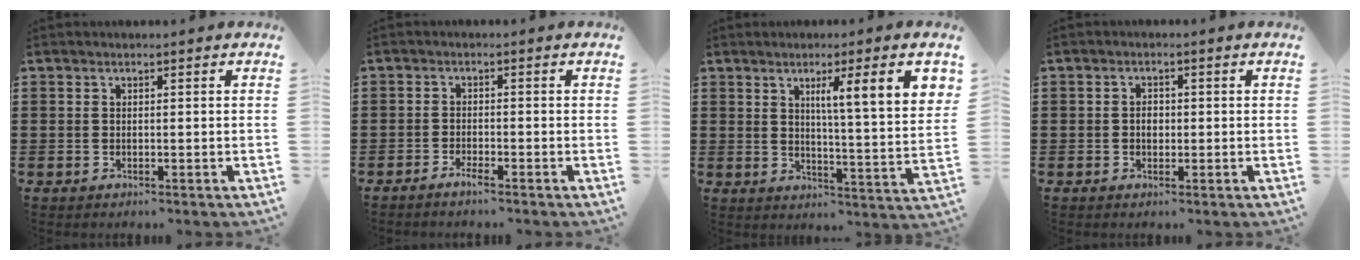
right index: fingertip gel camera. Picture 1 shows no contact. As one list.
[{"total": 1.6, "force": [-1.5, 0.1, 0.6], "torque": [-0.012, -0.001, -0.027]}, {"total": 8.5, "force": [3.9, -0.1, 7.5], "torque": [-0.127, -0.015, 0.056]}, {"total": 1.8, "force": [-0.2, 1.1, 1.4], "torque": [-0.028, 0.006, -0.005]}]